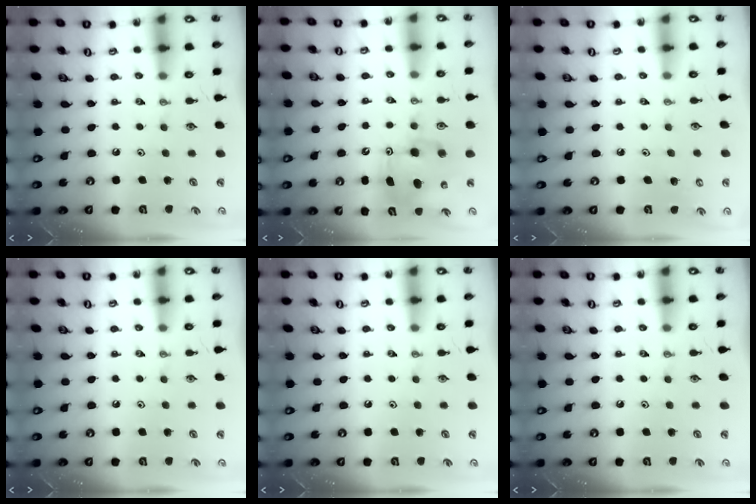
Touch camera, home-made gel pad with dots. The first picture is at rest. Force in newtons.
{"total": 9.5, "press": 9.3, "slide": 1.9}
{"total": 4.8, "press": 4.7, "slide": 0.7}
{"total": 0.0}
{"total": 0.0}
{"total": 0.0}